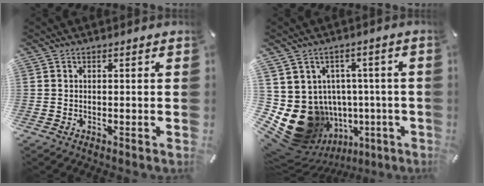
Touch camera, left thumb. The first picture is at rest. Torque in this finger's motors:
{"motor_torque": [2.10, 1.93, 1.15, -0.24, 0.36]}